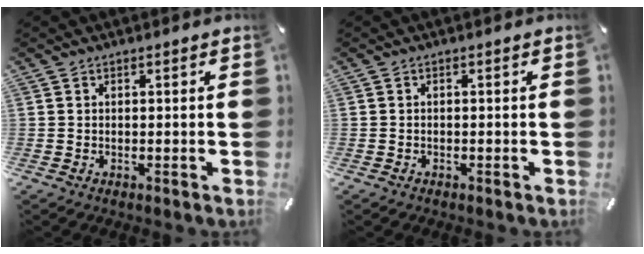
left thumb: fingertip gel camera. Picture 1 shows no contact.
{"total": 0.6, "force": [-0.5, 0.3, 0.1], "torque": [-0.002, 0.002, -0.012]}